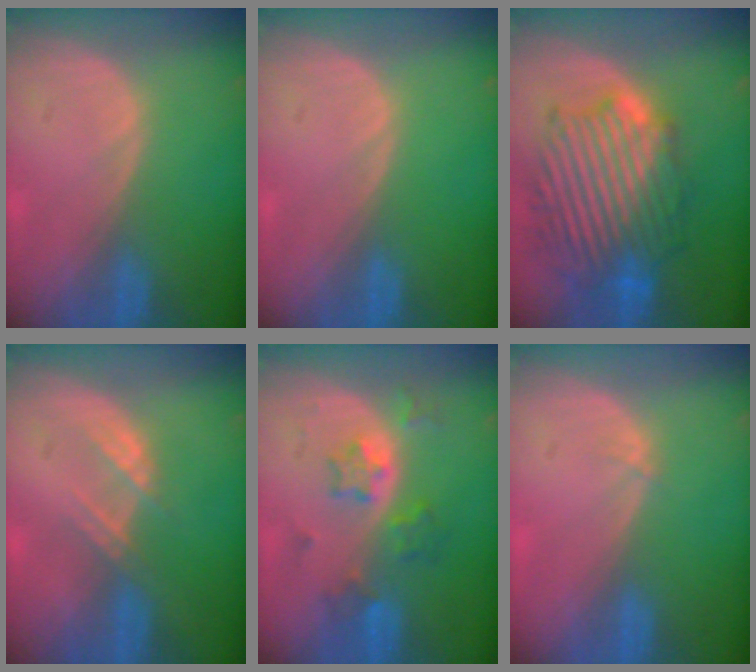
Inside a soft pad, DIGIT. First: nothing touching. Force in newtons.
{"total": 0.0}
{"total": 13.2, "press": 13.2, "slide": 1.0}
{"total": 2.7, "press": 2.7, "slide": 0.3}
{"total": 5.7, "press": 5.3, "slide": 2.3}
{"total": 0.6, "press": 0.4, "slide": 0.3}